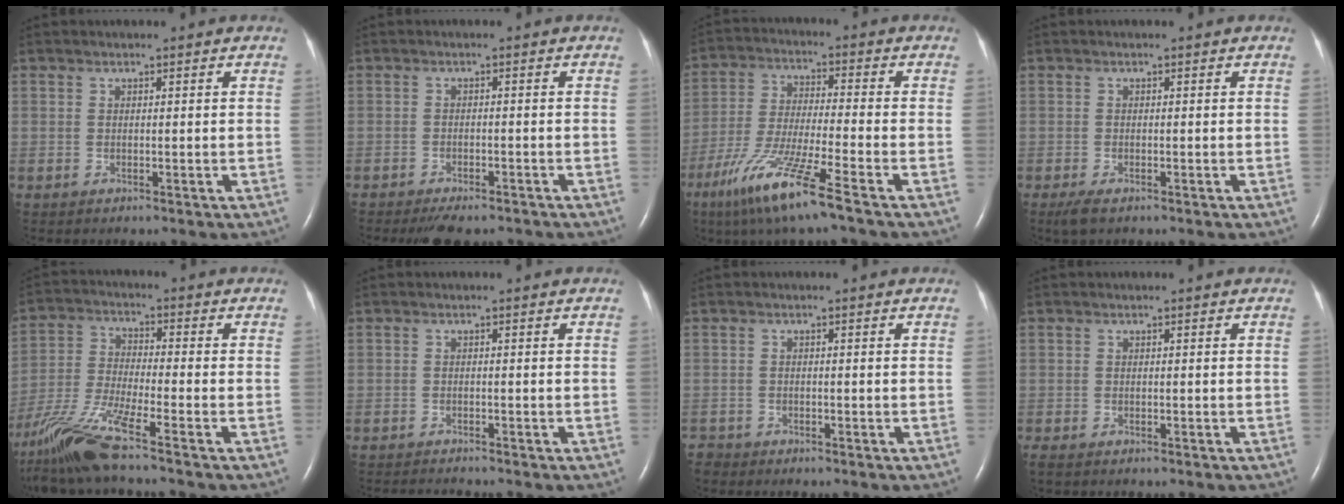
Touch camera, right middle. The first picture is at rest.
{"total": 5.9, "force": [-5.0, 1.9, 2.6], "torque": [-0.032, -0.006, -0.068]}
{"total": 12.0, "force": [-7.4, -0.4, 9.4], "torque": [-0.198, -0.038, -0.143]}
{"total": 2.1, "force": [-1.3, 0.6, 1.5], "torque": [-0.040, -0.008, -0.021]}
{"total": 12.2, "force": [-9.3, -0.5, 8.0], "torque": [-0.170, -0.023, -0.178]}
{"total": 3.1, "force": [-3.0, -0.4, 0.7], "torque": [-0.012, -0.015, -0.045]}
{"total": 1.6, "force": [-1.5, 0.5, -0.2], "torque": [-0.001, -0.004, -0.027]}
{"total": 2.0, "force": [-1.7, 0.5, 1.0], "torque": [-0.020, -0.008, -0.019]}